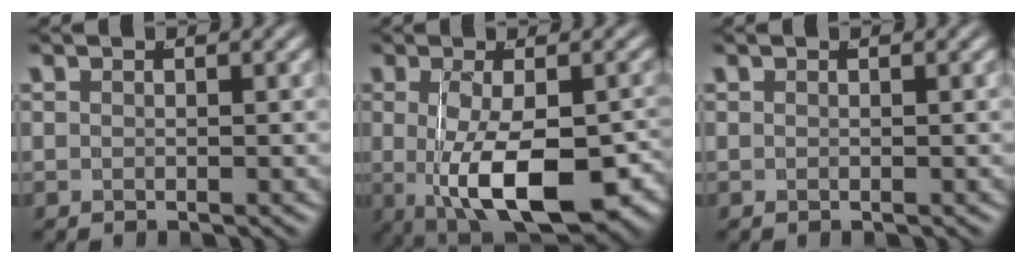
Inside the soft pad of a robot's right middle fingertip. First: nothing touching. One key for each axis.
{"total": 10.1, "fx": -3.5, "fy": 4.1, "fz": 8.5, "tx": -0.140, "ty": -0.037, "tz": -0.031}
{"total": 0.0}